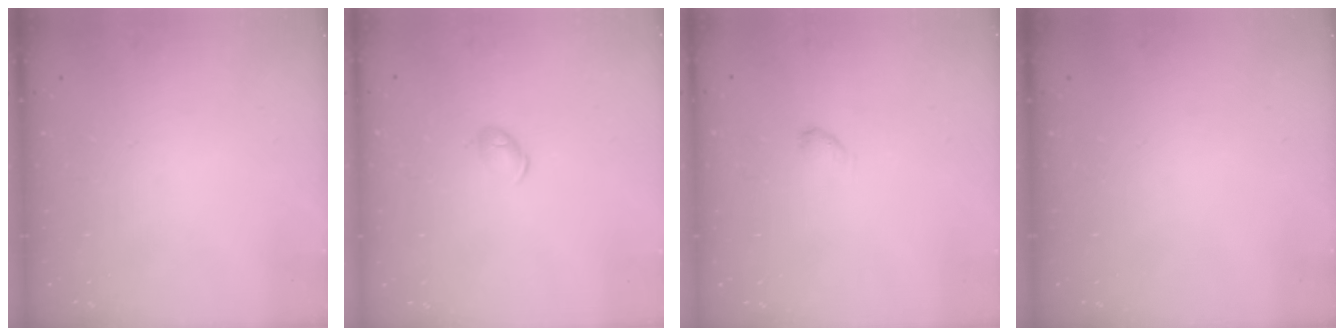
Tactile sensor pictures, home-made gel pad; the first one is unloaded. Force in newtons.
{"total": 4.8, "press": 4.7, "slide": 0.6}
{"total": 2.9, "press": 2.9, "slide": 0.4}
{"total": 0.0}